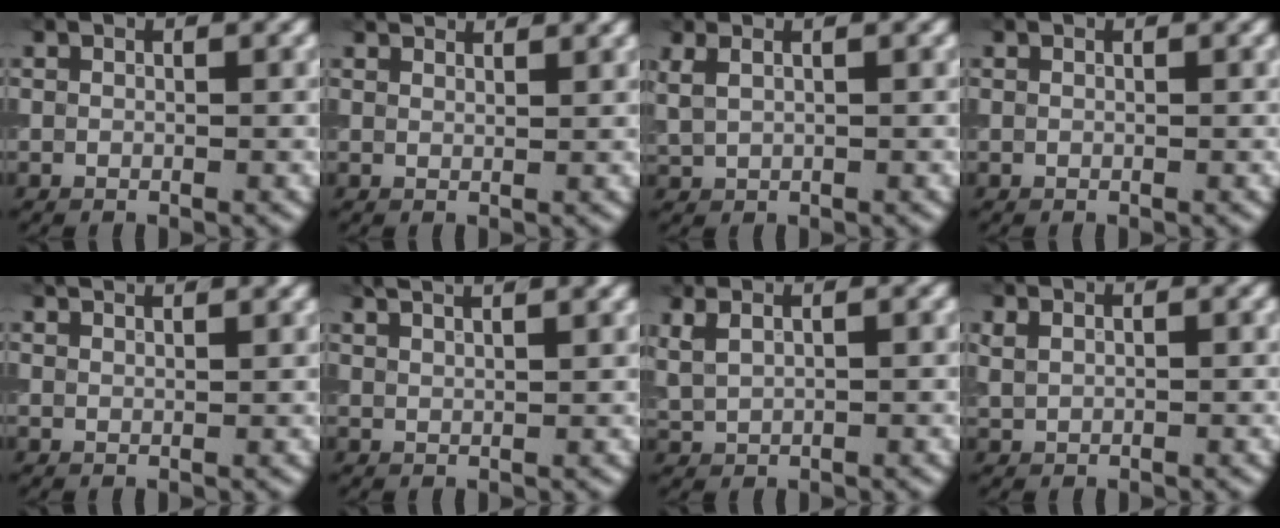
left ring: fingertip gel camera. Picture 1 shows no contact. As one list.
[{"total": 3.2, "force": [3.0, 0.7, 1.0], "torque": [-0.027, -0.001, 0.054]}, {"total": 1.3, "force": [0.8, 0.3, 1.0], "torque": [-0.029, 0.002, 0.022]}, {"total": 0.0}, {"total": 2.2, "force": [2.1, 0.2, 0.8], "torque": [-0.009, 0.007, 0.024]}, {"total": 4.7, "force": [3.6, 1.4, 2.7], "torque": [-0.030, 0.034, 0.028]}, {"total": 1.9, "force": [1.3, 0.4, 1.2], "torque": [-0.037, 0.005, 0.036]}, {"total": 0.7, "force": [0.4, 0.3, 0.5], "torque": [-0.016, 0.003, 0.014]}]